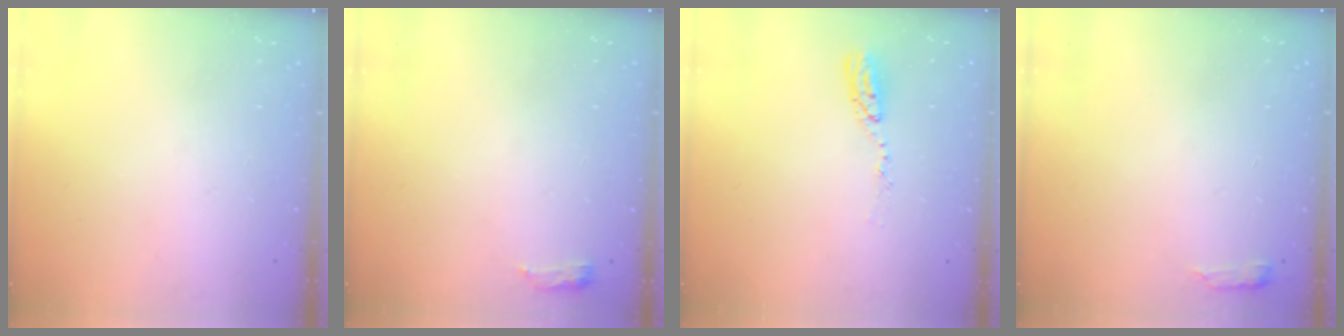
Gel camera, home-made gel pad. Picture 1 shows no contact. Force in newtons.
{"total": 3.7, "press": 3.5, "slide": 1.3}
{"total": 5.1, "press": 5.1, "slide": 0.3}
{"total": 2.9, "press": 2.8, "slide": 0.6}